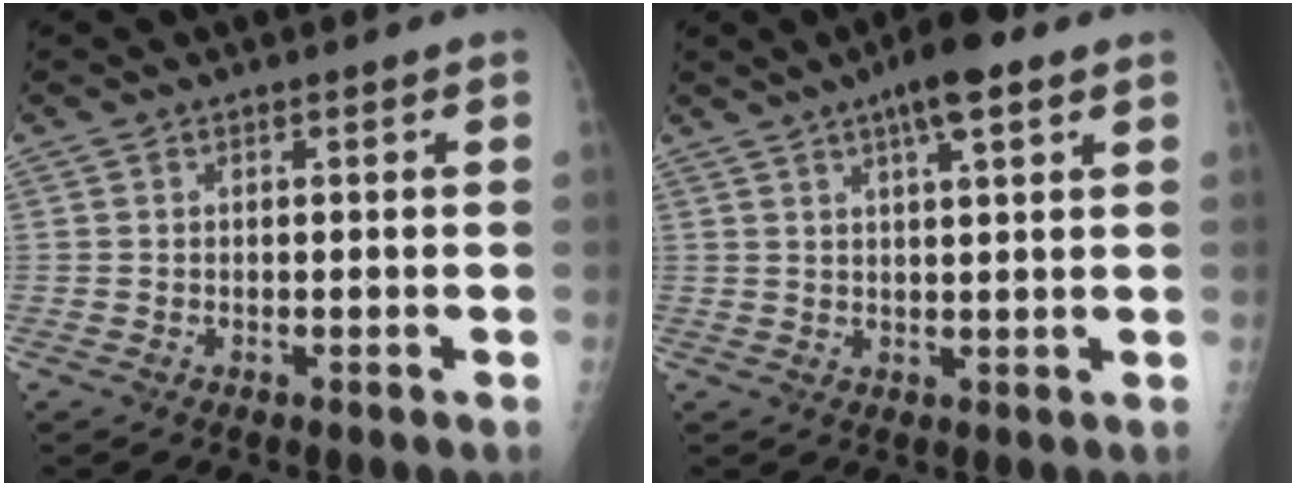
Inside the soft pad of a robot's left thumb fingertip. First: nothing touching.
{"total": 7.5, "force": [4.2, 1.6, 5.9], "torque": [-0.094, -0.004, 0.066]}